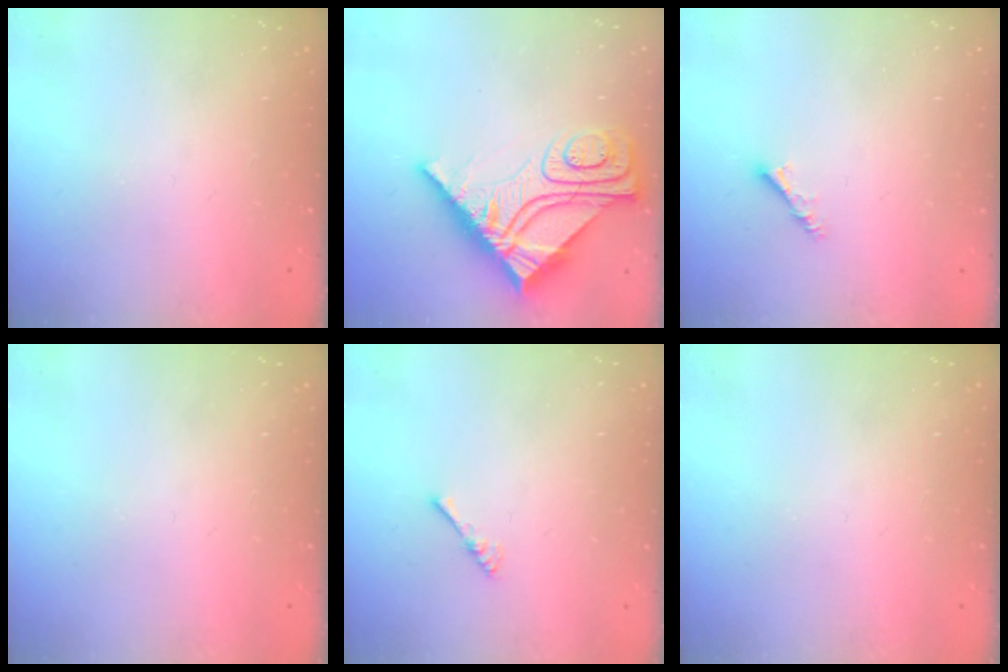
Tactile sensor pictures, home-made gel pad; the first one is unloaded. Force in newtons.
{"total": 15.8, "press": 15.7, "slide": 1.6}
{"total": 3.0, "press": 2.9, "slide": 0.6}
{"total": 0.0}
{"total": 2.4, "press": 2.4, "slide": 0.5}
{"total": 0.0}